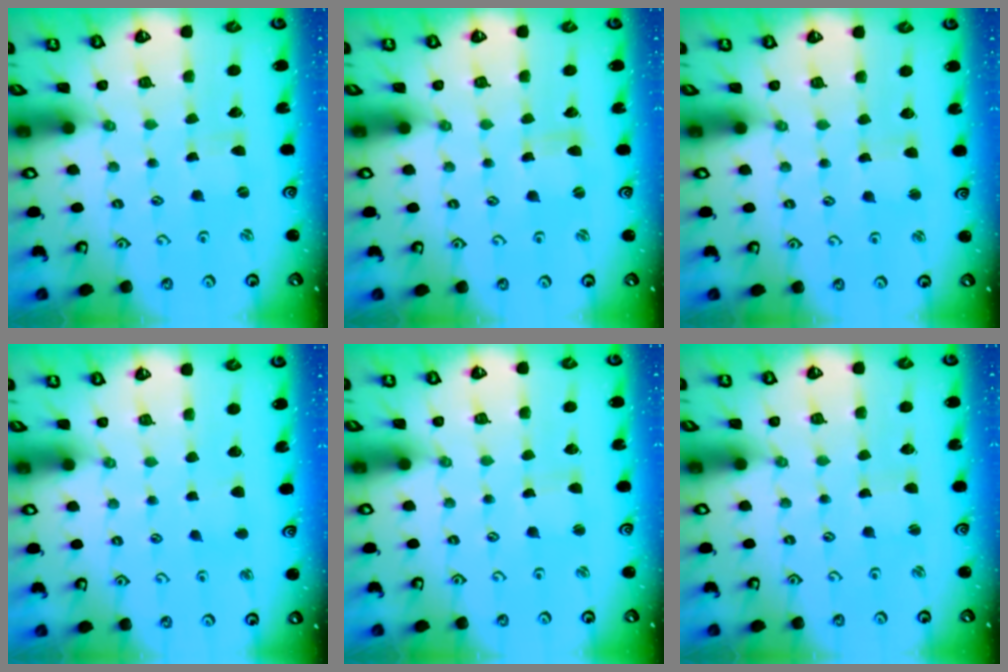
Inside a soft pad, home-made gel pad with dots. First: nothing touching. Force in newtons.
{"total": 0.7, "press": 0.7, "slide": 0.1}
{"total": 2.3, "press": 2.3, "slide": 0.3}
{"total": 2.8, "press": 2.7, "slide": 0.7}
{"total": 2.0, "press": 2.0, "slide": 0.3}
{"total": 0.9, "press": 0.9, "slide": 0.1}